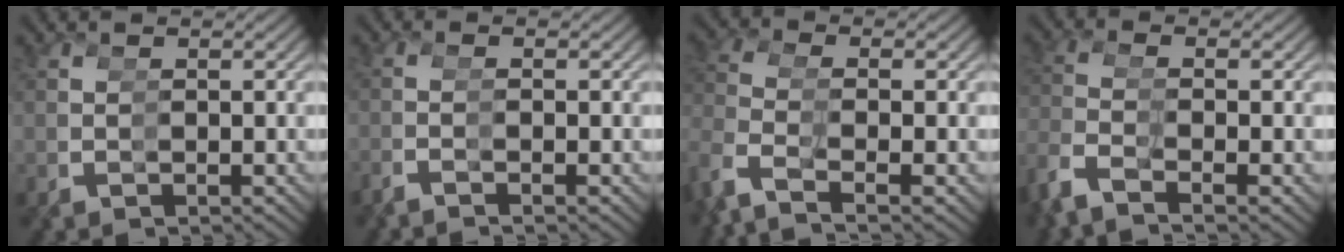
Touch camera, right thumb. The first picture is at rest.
{"total": 1.6, "force": [-1.0, -1.0, 0.8], "torque": [-0.016, 0.008, -0.016]}
{"total": 3.6, "force": [-0.1, 3.4, 1.1], "torque": [-0.066, -0.010, 0.005]}
{"total": 3.0, "force": [-0.1, 2.7, 1.3], "torque": [-0.059, -0.004, 0.001]}